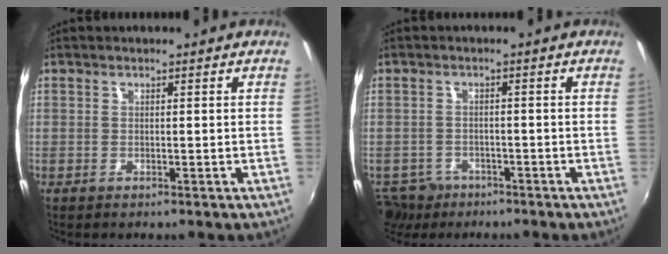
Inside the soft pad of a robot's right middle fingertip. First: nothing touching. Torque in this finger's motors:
{"motor_torque": [-0.49, -0.08, -0.17, -0.04]}